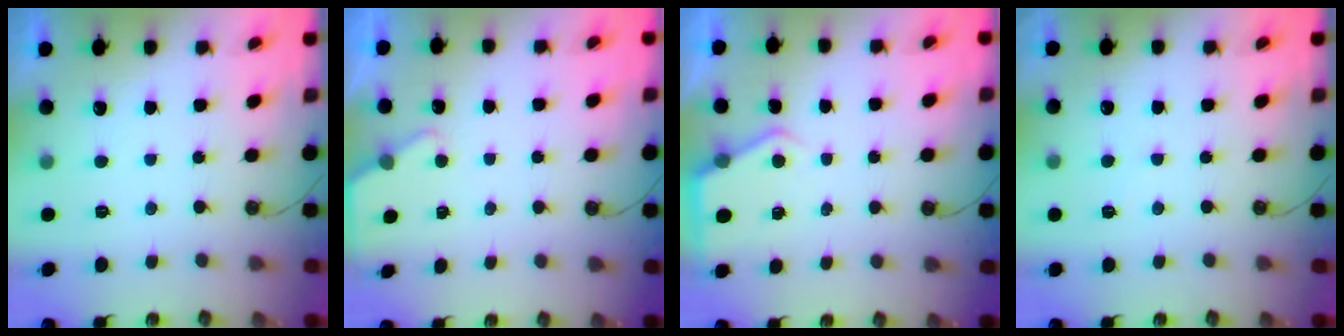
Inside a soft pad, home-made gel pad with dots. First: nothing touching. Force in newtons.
{"total": 2.2, "press": 2.2, "slide": 0.3}
{"total": 3.3, "press": 3.3, "slide": 0.5}
{"total": 2.3, "press": 2.2, "slide": 0.4}